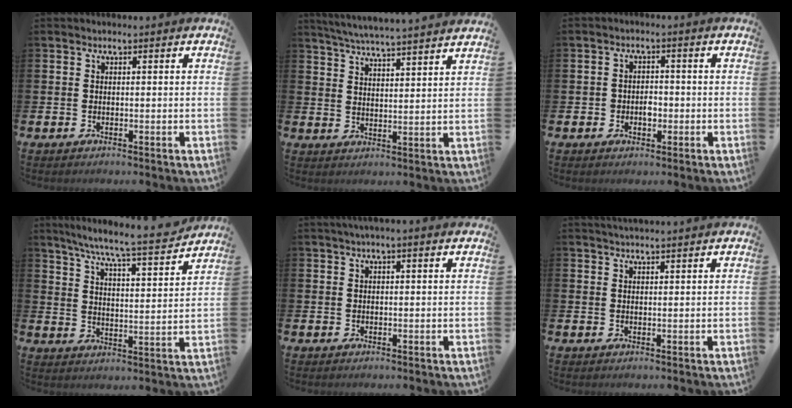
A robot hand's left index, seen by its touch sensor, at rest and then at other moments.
{"total": 5.5, "force": [5.5, -0.5, 0.8], "torque": [-0.038, -0.032, 0.097]}
{"total": 2.1, "force": [-0.6, 1.7, 1.1], "torque": [-0.003, -0.004, -0.019]}
{"total": 8.3, "force": [7.7, 0.1, 3.2], "torque": [-0.083, -0.056, 0.131]}
{"total": 1.5, "force": [1.3, -0.1, 0.8], "torque": [-0.013, 0.001, 0.022]}
{"total": 2.1, "force": [2.0, -0.1, 0.3], "torque": [-0.007, -0.006, 0.037]}